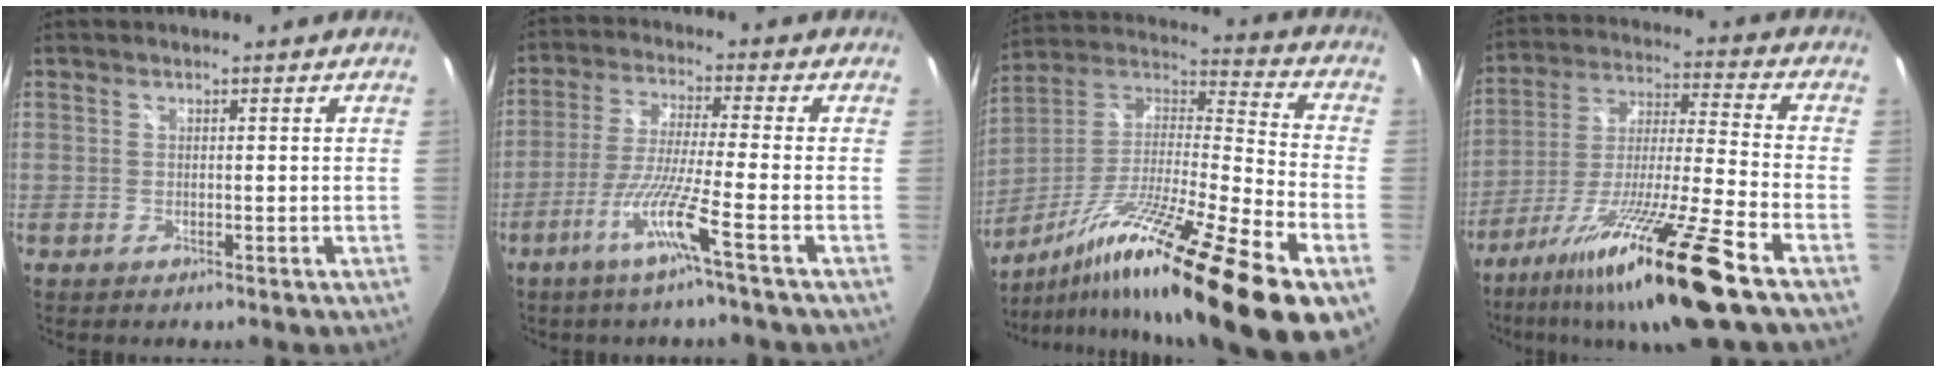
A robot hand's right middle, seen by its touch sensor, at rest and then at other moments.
{"total": 9.0, "force": [-4.5, -1.6, 7.6], "torque": [-0.164, -0.010, -0.089]}
{"total": 29.1, "force": [-15.1, 2.0, 24.9], "torque": [-0.378, -0.054, -0.256]}
{"total": 19.6, "force": [-13.1, -0.9, 14.6], "torque": [-0.279, -0.031, -0.230]}